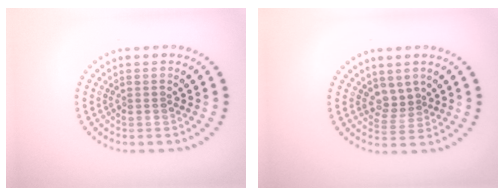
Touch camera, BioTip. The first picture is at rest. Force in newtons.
{"total": 1.9, "press": 1.2, "slide": 1.4}